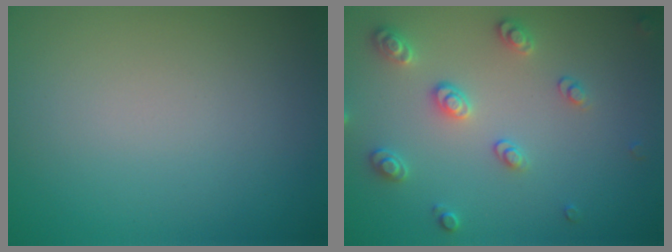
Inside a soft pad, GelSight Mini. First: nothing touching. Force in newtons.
{"total": 2.8, "press": 2.8, "slide": 0.2}